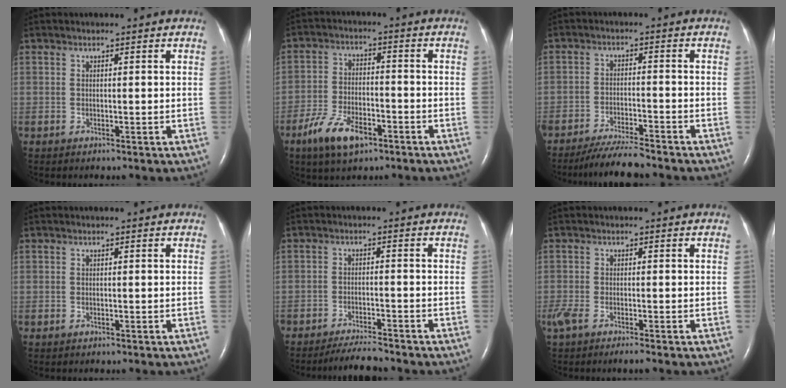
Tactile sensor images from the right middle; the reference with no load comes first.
{"total": 8.7, "force": [-5.2, 3.6, 5.9], "torque": [-0.126, -0.004, -0.093]}
{"total": 6.8, "force": [-6.2, 0.1, 2.7], "torque": [-0.047, -0.021, -0.109]}
{"total": 0.0}
{"total": 4.5, "force": [-4.3, 0.0, 1.3], "torque": [-0.026, -0.017, -0.076]}
{"total": 4.2, "force": [-3.1, 0.6, 2.8], "torque": [-0.057, -0.012, -0.055]}